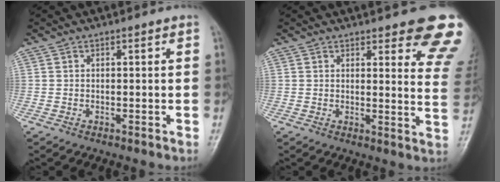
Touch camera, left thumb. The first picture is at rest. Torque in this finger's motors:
{"motor_torque": [3.47, 1.54, 1.35, -1.42, 0.07]}